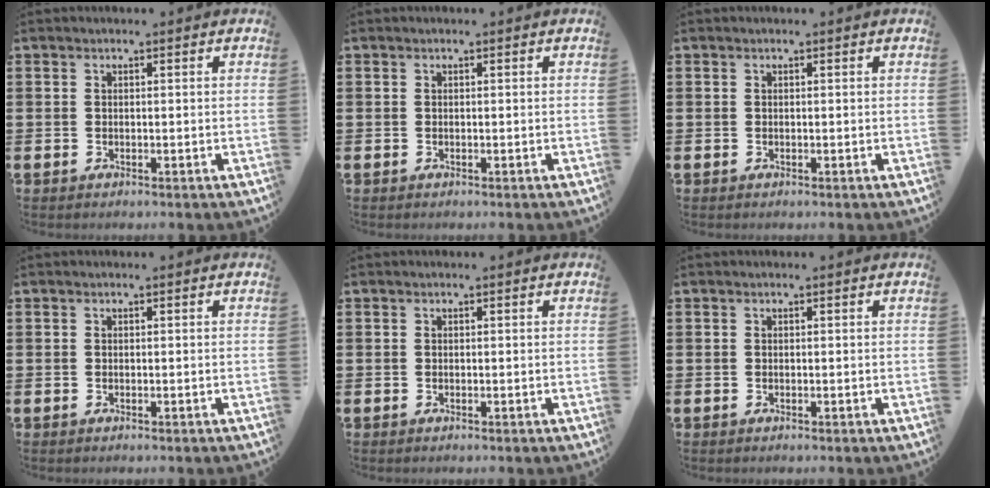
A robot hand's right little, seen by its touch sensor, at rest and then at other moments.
{"total": 0.0}
{"total": 0.0}
{"total": 0.0}
{"total": 0.0}
{"total": 0.0}